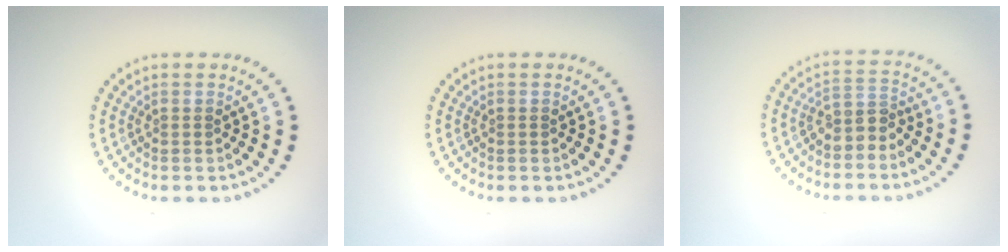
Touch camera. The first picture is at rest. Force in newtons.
{"total": 0.0}
{"total": 2.4, "press": 2.0, "slide": 1.4}